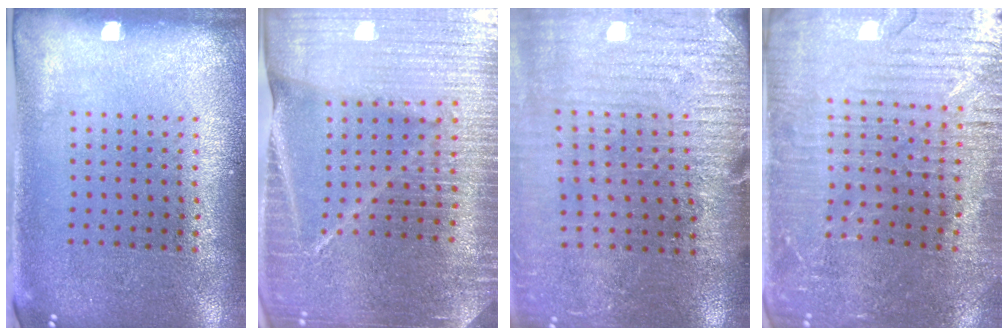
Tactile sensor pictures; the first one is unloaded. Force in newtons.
{"total": 5.5, "press": 4.8, "slide": 2.6}
{"total": 2.9, "press": 2.9, "slide": 0.6}
{"total": 3.3, "press": 3.3, "slide": 0.6}